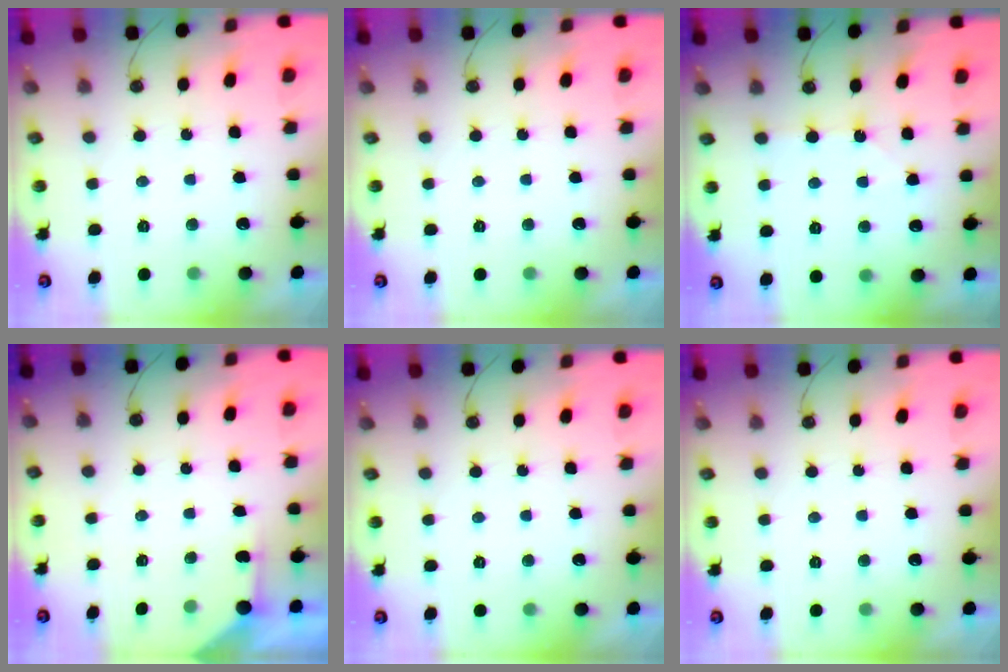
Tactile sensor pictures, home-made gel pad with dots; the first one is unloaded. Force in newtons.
{"total": 0.0}
{"total": 3.3, "press": 3.2, "slide": 0.5}
{"total": 2.7, "press": 2.7, "slide": 0.3}
{"total": 0.0}
{"total": 0.0}